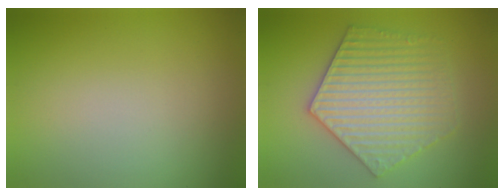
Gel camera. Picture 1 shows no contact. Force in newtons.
{"total": 5.6, "press": 5.5, "slide": 0.9}